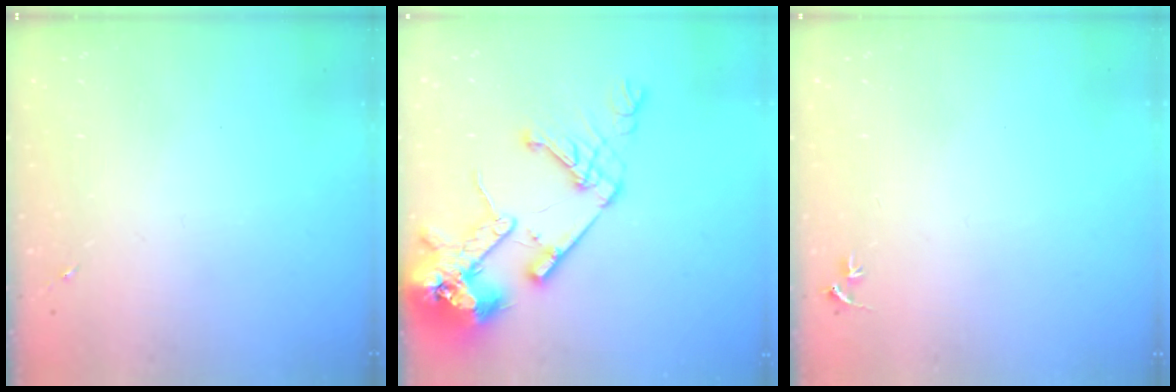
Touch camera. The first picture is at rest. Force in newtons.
{"total": 18.4, "press": 18.2, "slide": 2.5}
{"total": 2.7, "press": 2.7, "slide": 0.3}